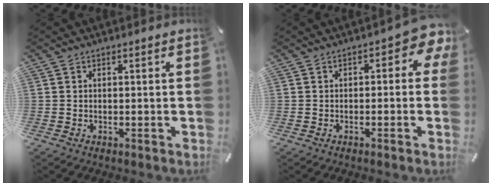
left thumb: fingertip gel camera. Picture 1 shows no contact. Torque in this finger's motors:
{"motor_torque": [0.38, 0.34, 0.71, 0.24, 0.04]}